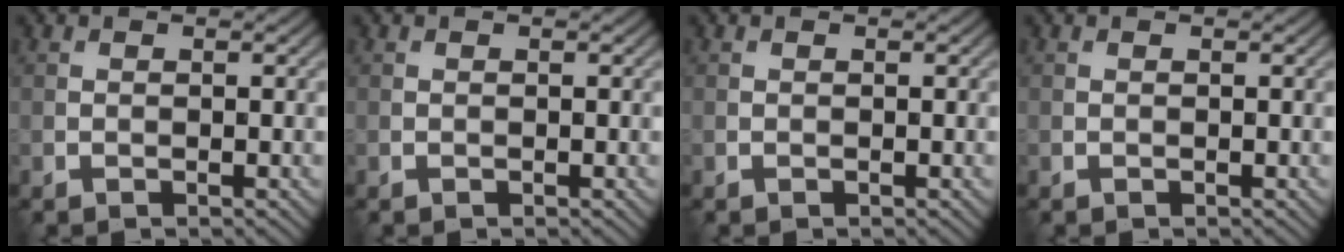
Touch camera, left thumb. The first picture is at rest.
{"total": 0.0}
{"total": 0.0}
{"total": 0.0}